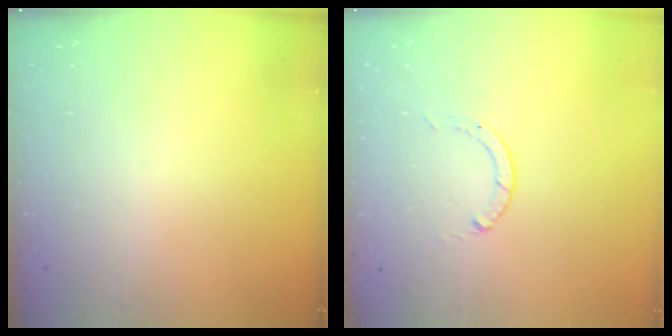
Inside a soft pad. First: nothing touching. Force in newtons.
{"total": 0.0}